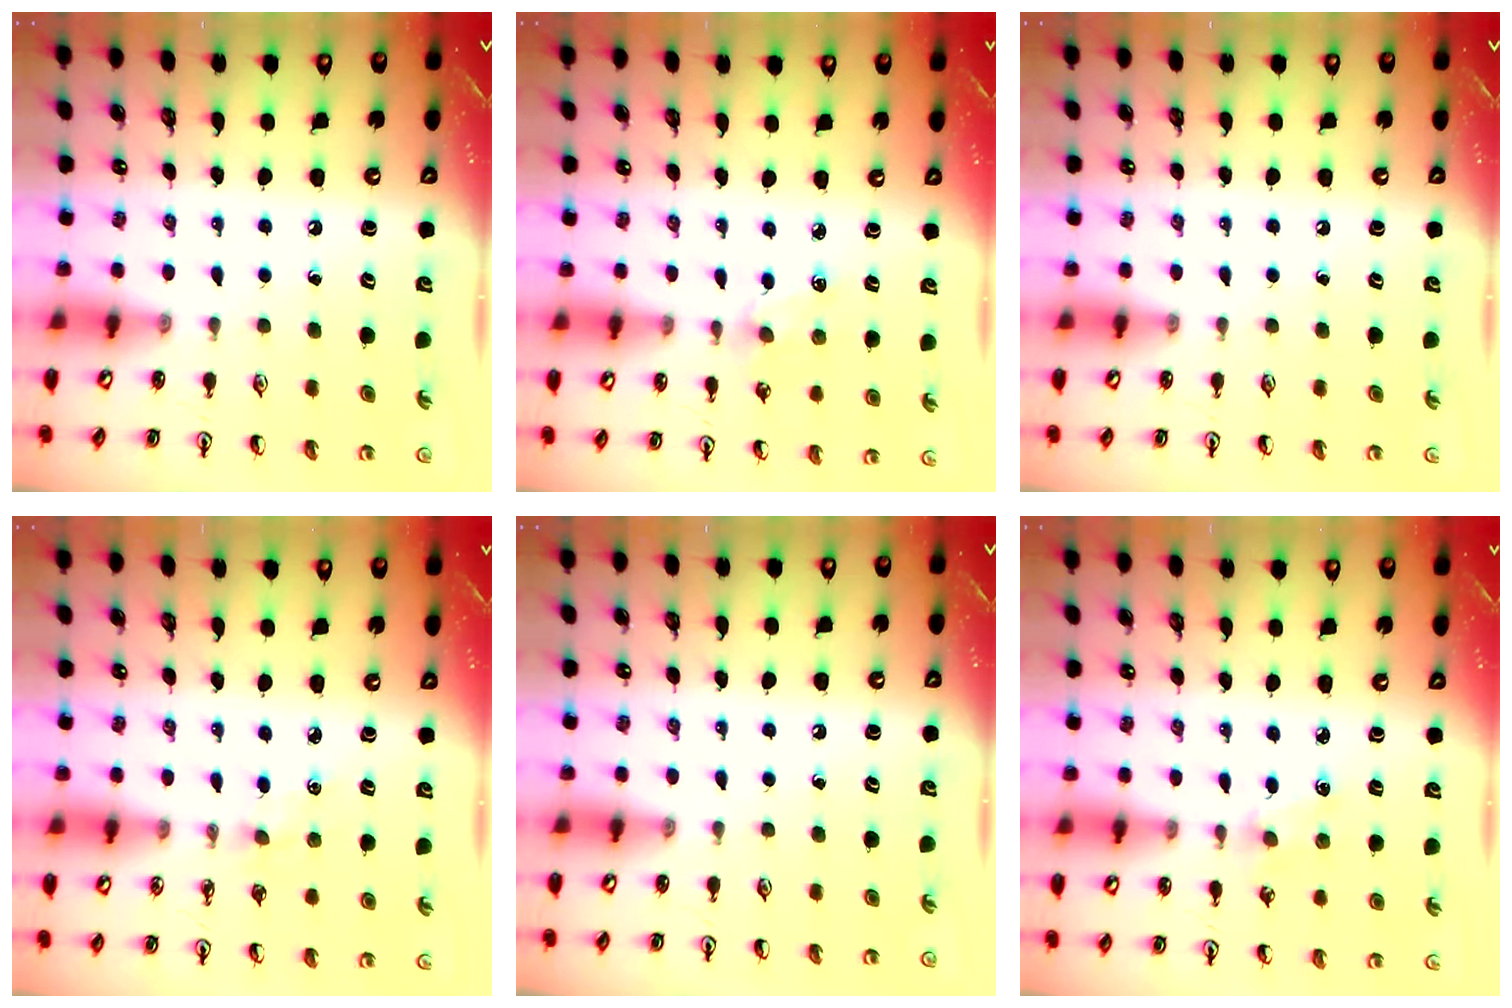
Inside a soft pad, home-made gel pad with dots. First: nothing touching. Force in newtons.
{"total": 4.0, "press": 4.0, "slide": 0.5}
{"total": 0.0}
{"total": 2.0, "press": 2.0, "slide": 0.3}
{"total": 0.0}
{"total": 2.5, "press": 2.5, "slide": 0.4}